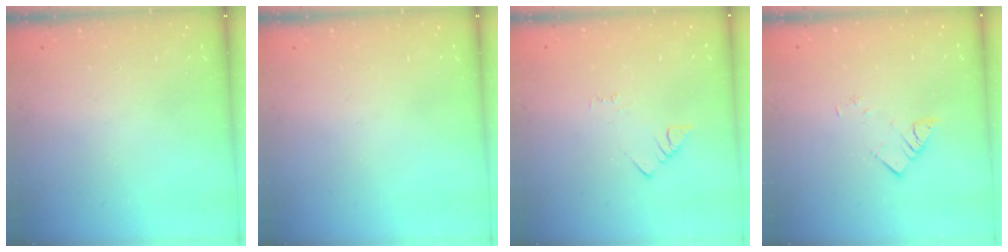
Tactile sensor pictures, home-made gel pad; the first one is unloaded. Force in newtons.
{"total": 0.0}
{"total": 1.5, "press": 1.5, "slide": 0.3}
{"total": 3.7, "press": 3.7, "slide": 0.1}